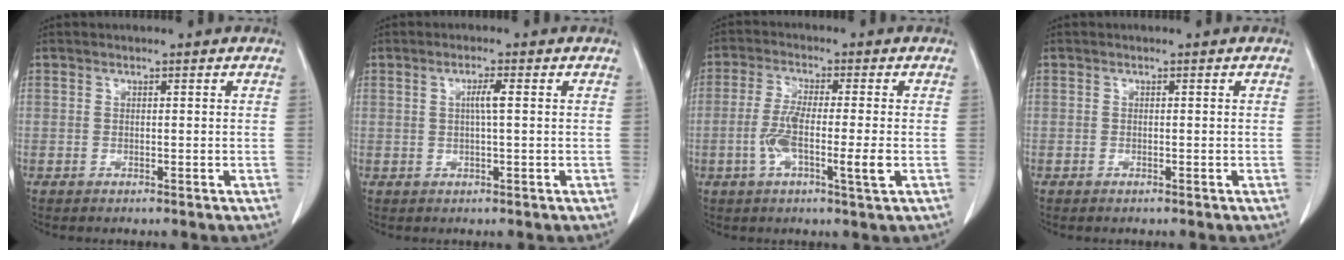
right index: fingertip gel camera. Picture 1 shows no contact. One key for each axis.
{"total": 2.2, "fx": 0.3, "fy": -0.1, "fz": 2.2, "tx": -0.041, "ty": 0.003, "tz": 0.003}
{"total": 7.5, "fx": -1.8, "fy": 0.4, "fz": 7.3, "tx": -0.137, "ty": -0.006, "tz": -0.036}
{"total": 0.5, "fx": -0.4, "fy": 0.1, "fz": 0.3, "tx": -0.012, "ty": -0.002, "tz": -0.007}